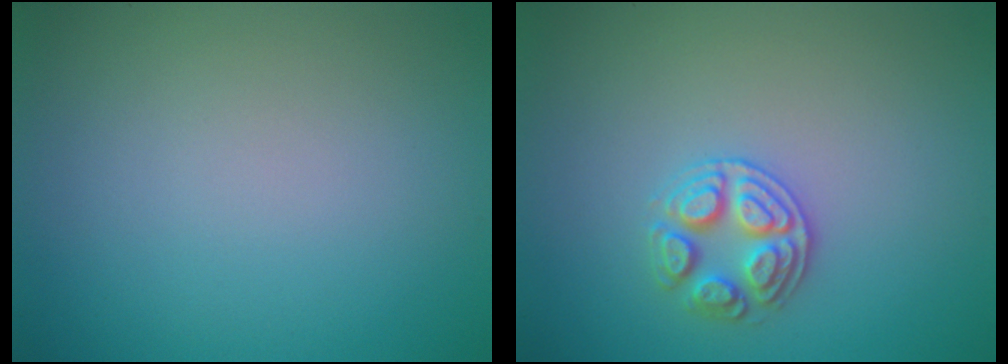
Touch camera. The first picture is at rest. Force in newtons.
{"total": 2.7, "press": 2.6, "slide": 0.4}